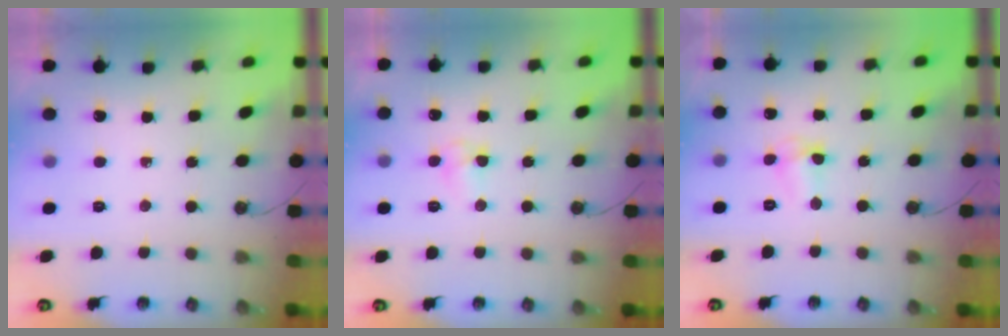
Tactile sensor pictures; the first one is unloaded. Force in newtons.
{"total": 3.9, "press": 3.9, "slide": 0.7}
{"total": 2.9, "press": 2.9, "slide": 0.3}